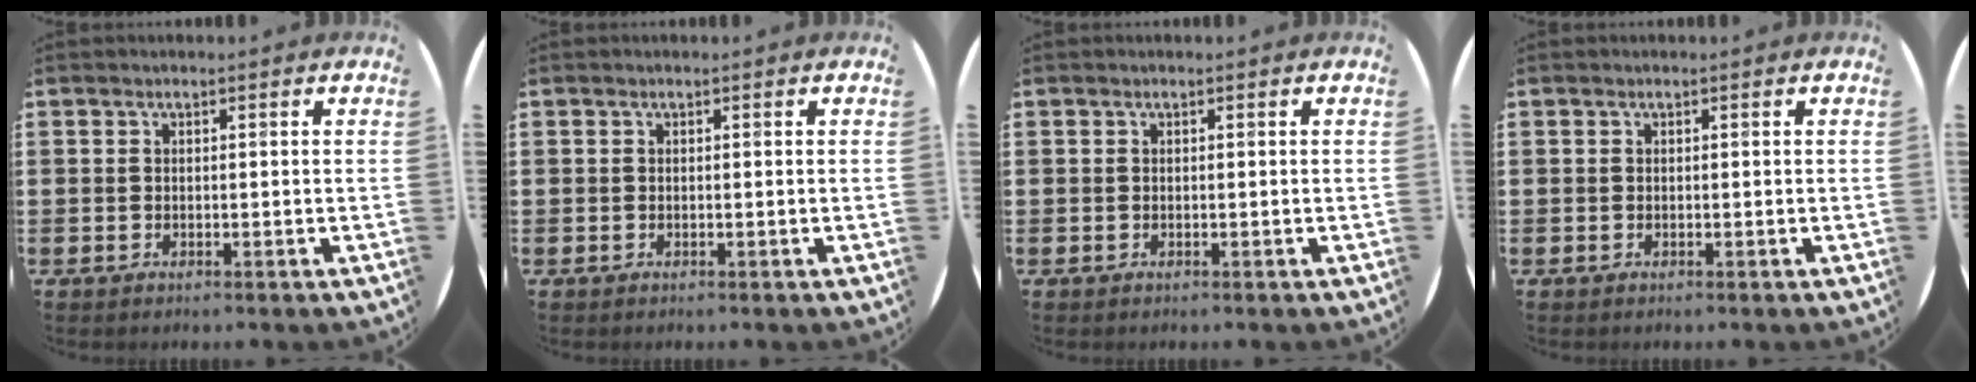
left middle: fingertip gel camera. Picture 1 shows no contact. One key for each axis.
{"total": 0.0}
{"total": 0.0}
{"total": 0.0}